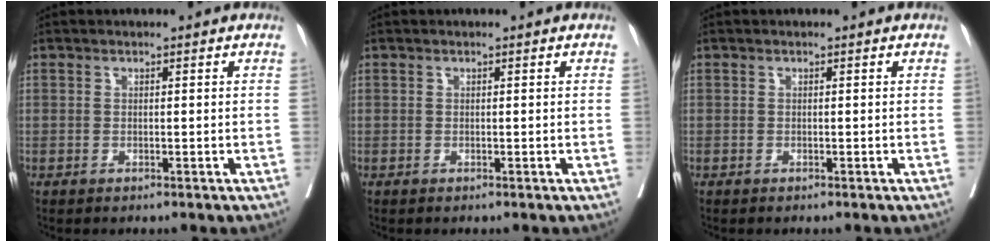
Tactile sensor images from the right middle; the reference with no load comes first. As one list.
[{"total": 0.0}, {"total": 0.0}]